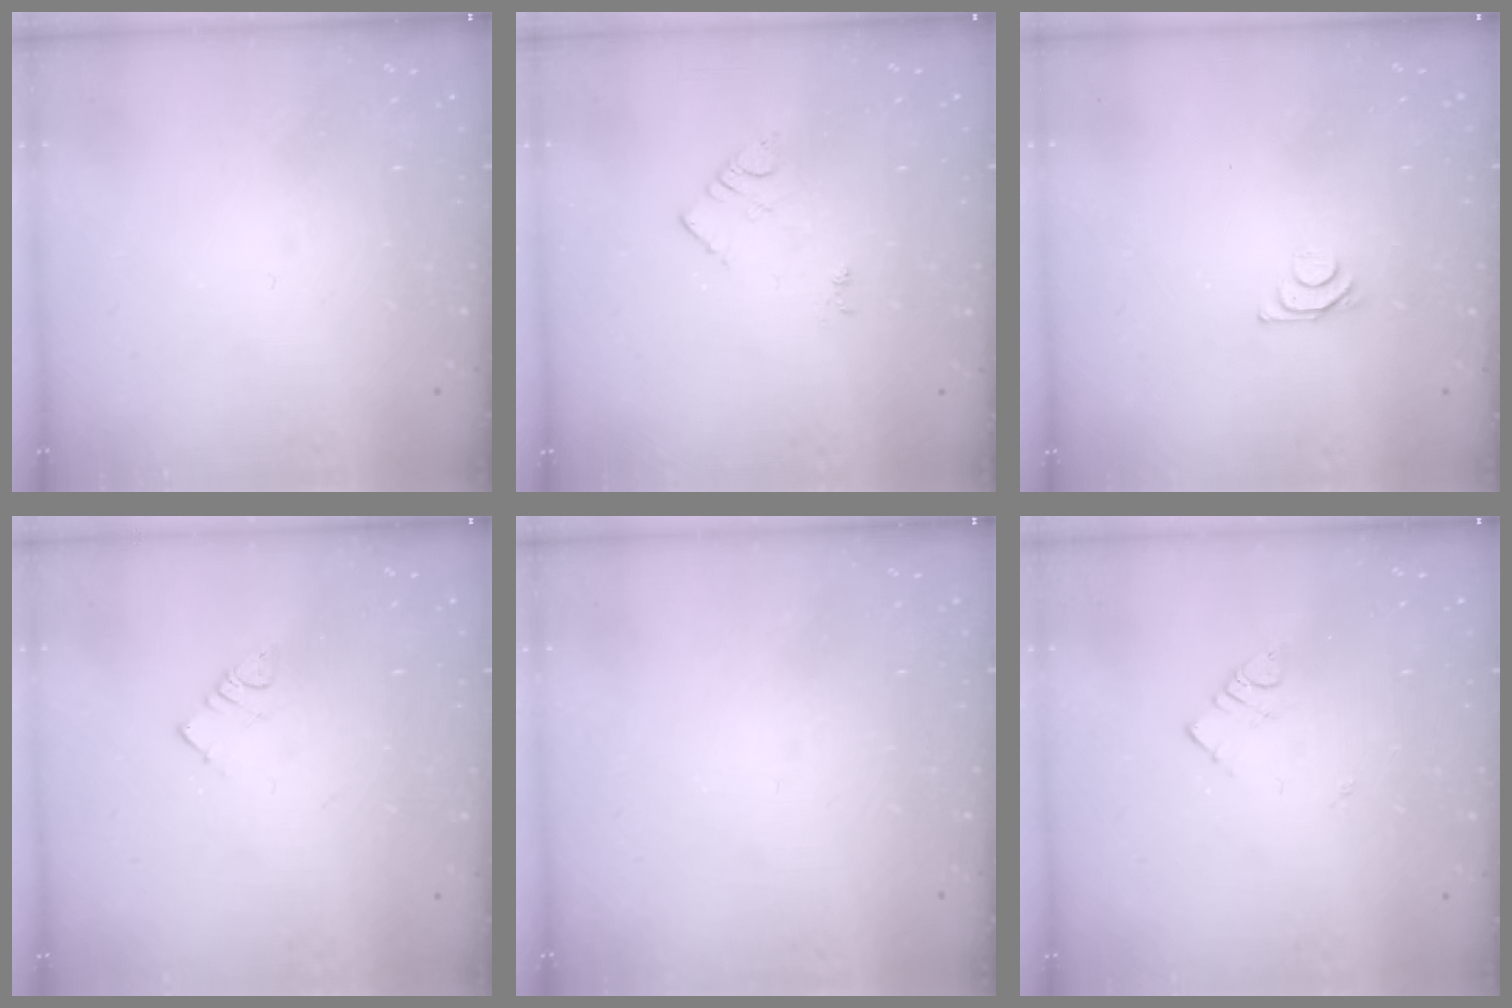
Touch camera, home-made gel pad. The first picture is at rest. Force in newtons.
{"total": 4.0, "press": 3.9, "slide": 0.6}
{"total": 5.1, "press": 5.0, "slide": 0.7}
{"total": 2.9, "press": 2.9, "slide": 0.2}
{"total": 0.0}
{"total": 2.9, "press": 2.9, "slide": 0.4}